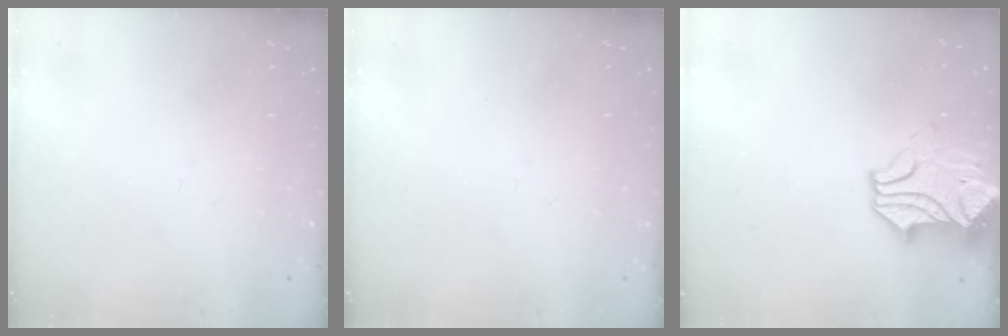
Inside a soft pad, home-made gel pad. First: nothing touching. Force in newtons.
{"total": 0.0}
{"total": 8.8, "press": 8.7, "slide": 1.2}